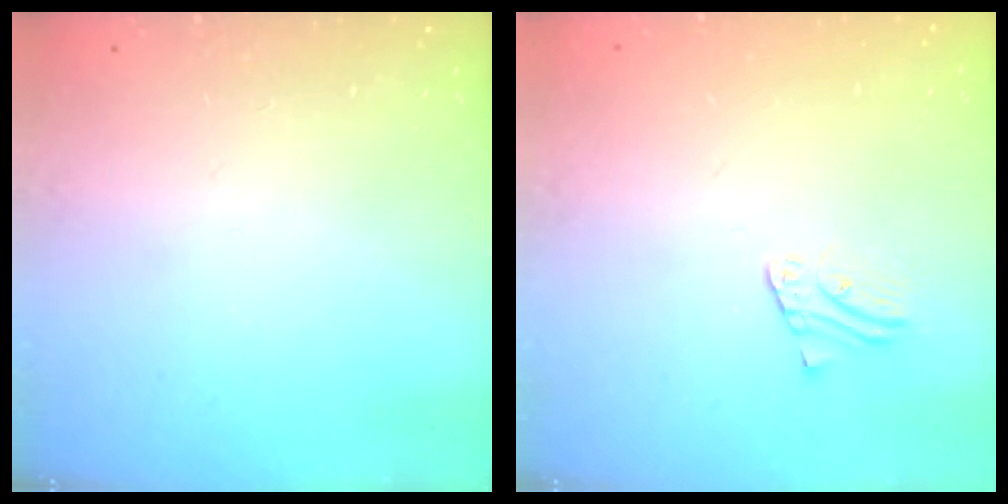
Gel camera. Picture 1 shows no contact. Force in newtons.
{"total": 1.4, "press": 1.4, "slide": 0.1}